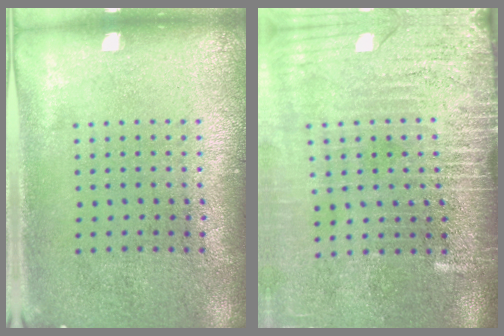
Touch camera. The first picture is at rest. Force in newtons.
{"total": 4.0, "press": 3.4, "slide": 2.2}